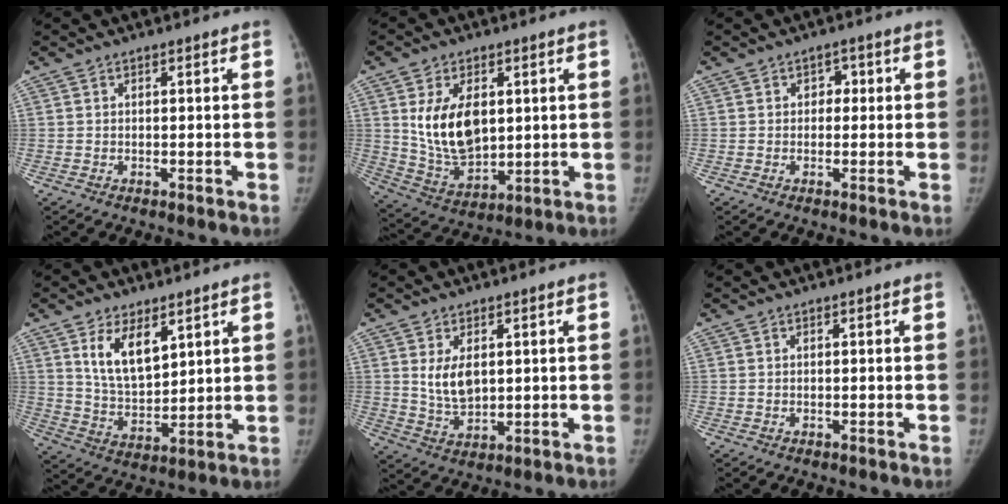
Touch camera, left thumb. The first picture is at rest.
{"total": 13.2, "force": [2.6, 8.1, 10.1], "torque": [-0.153, -0.020, 0.063]}
{"total": 2.3, "force": [0.3, 1.9, 1.2], "torque": [0.006, 0.006, -0.002]}
{"total": 10.4, "force": [5.3, 5.4, 7.2], "torque": [-0.103, -0.036, 0.107]}
{"total": 6.3, "force": [1.6, 3.7, 4.8], "torque": [-0.073, -0.015, 0.039]}
{"total": 0.0}